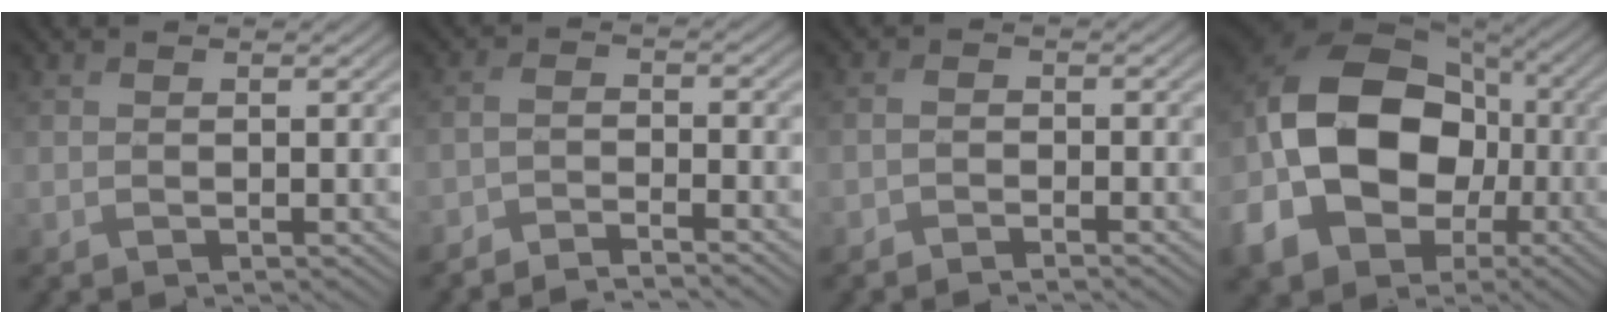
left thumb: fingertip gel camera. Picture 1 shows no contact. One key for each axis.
{"total": 3.7, "fx": -3.5, "fy": 0.3, "fz": 1.1, "tx": -0.020, "ty": 0.000, "tz": -0.071}
{"total": 1.4, "fx": -1.3, "fy": 0.3, "fz": 0.4, "tx": -0.007, "ty": 0.001, "tz": -0.031}
{"total": 17.7, "fx": -3.7, "fy": 13.1, "fz": 11.3, "tx": -0.261, "ty": -0.006, "tz": -0.087}